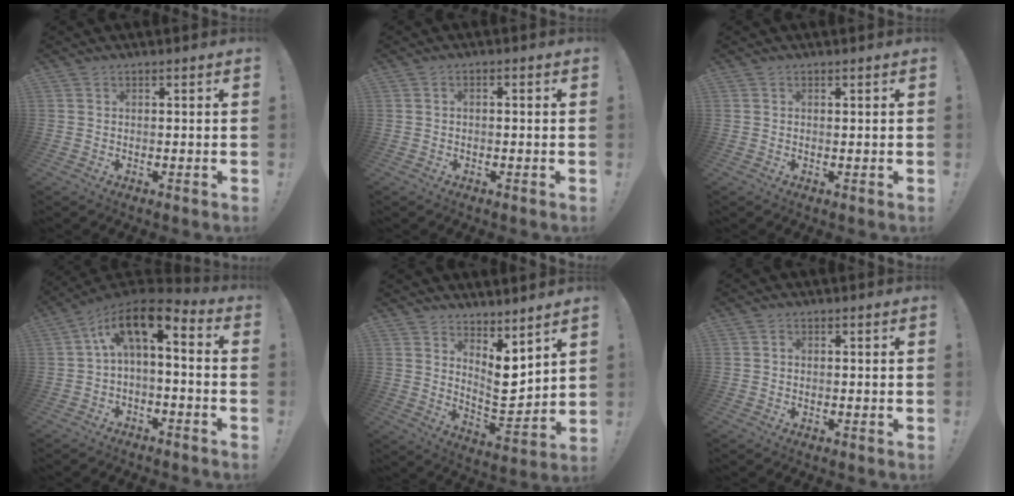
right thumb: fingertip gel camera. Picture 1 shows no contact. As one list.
[{"total": 1.2, "force": [-0.9, 0.2, 0.7], "torque": [-0.010, 0.002, -0.016]}, {"total": 0.8, "force": [0.7, 0.2, -0.2], "torque": [0.010, -0.002, 0.011]}, {"total": 7.7, "force": [1.6, 3.5, 6.7], "torque": [-0.112, -0.005, 0.032]}, {"total": 8.7, "force": [5.2, 4.0, 5.8], "torque": [-0.063, -0.057, 0.099]}, {"total": 0.5, "force": [-0.1, 0.5, 0.2], "torque": [-0.005, 0.004, -0.003]}]